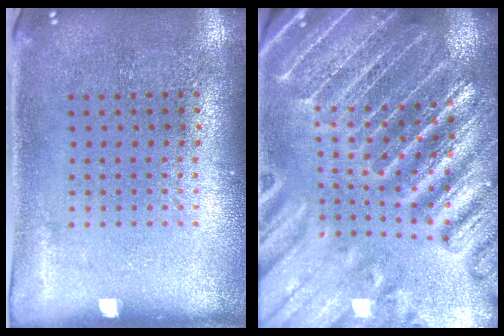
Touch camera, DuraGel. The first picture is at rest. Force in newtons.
{"total": 4.8, "press": 4.3, "slide": 2.1}